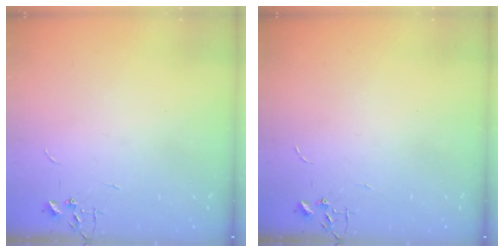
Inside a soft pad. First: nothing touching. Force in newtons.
{"total": 0.0}